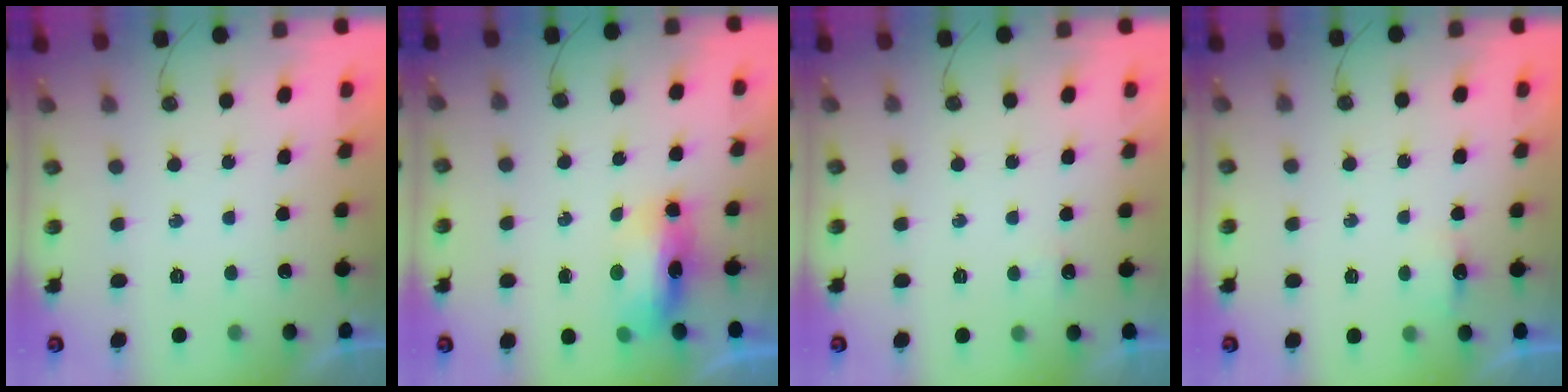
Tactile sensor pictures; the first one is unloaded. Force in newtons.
{"total": 8.4, "press": 8.4, "slide": 0.7}
{"total": 2.2, "press": 2.1, "slide": 0.4}
{"total": 2.8, "press": 2.7, "slide": 0.4}